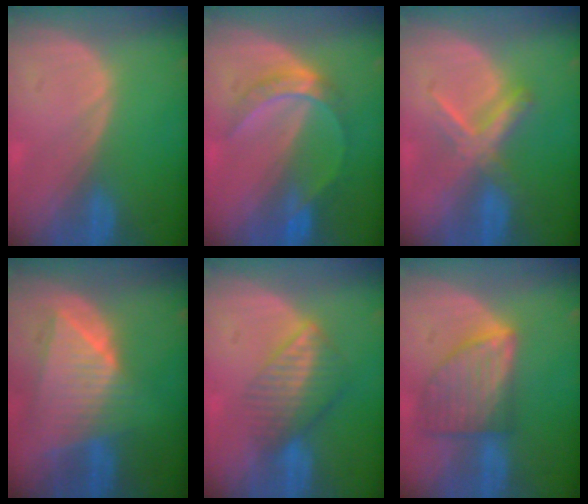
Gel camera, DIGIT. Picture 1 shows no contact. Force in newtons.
{"total": 5.2, "press": 5.2, "slide": 0.5}
{"total": 5.5, "press": 5.4, "slide": 1.1}
{"total": 9.1, "press": 8.0, "slide": 4.3}
{"total": 6.7, "press": 5.8, "slide": 3.3}
{"total": 8.1, "press": 7.3, "slide": 3.4}